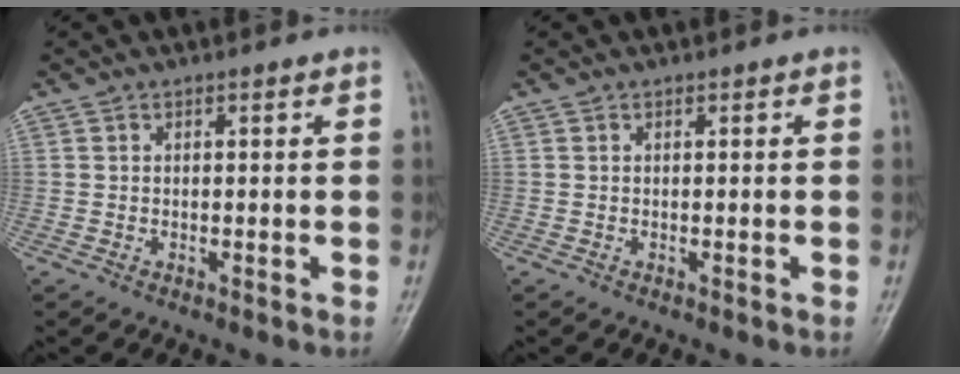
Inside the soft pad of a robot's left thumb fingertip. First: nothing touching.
{"total": 0.0}